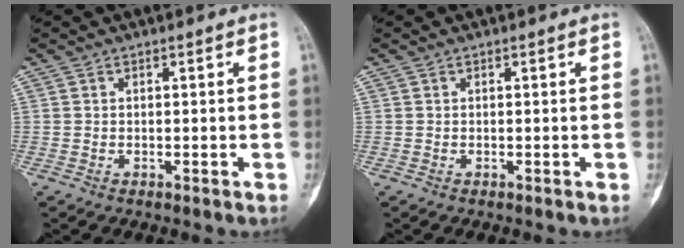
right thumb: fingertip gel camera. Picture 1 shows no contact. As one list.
[{"total": 0.0}]